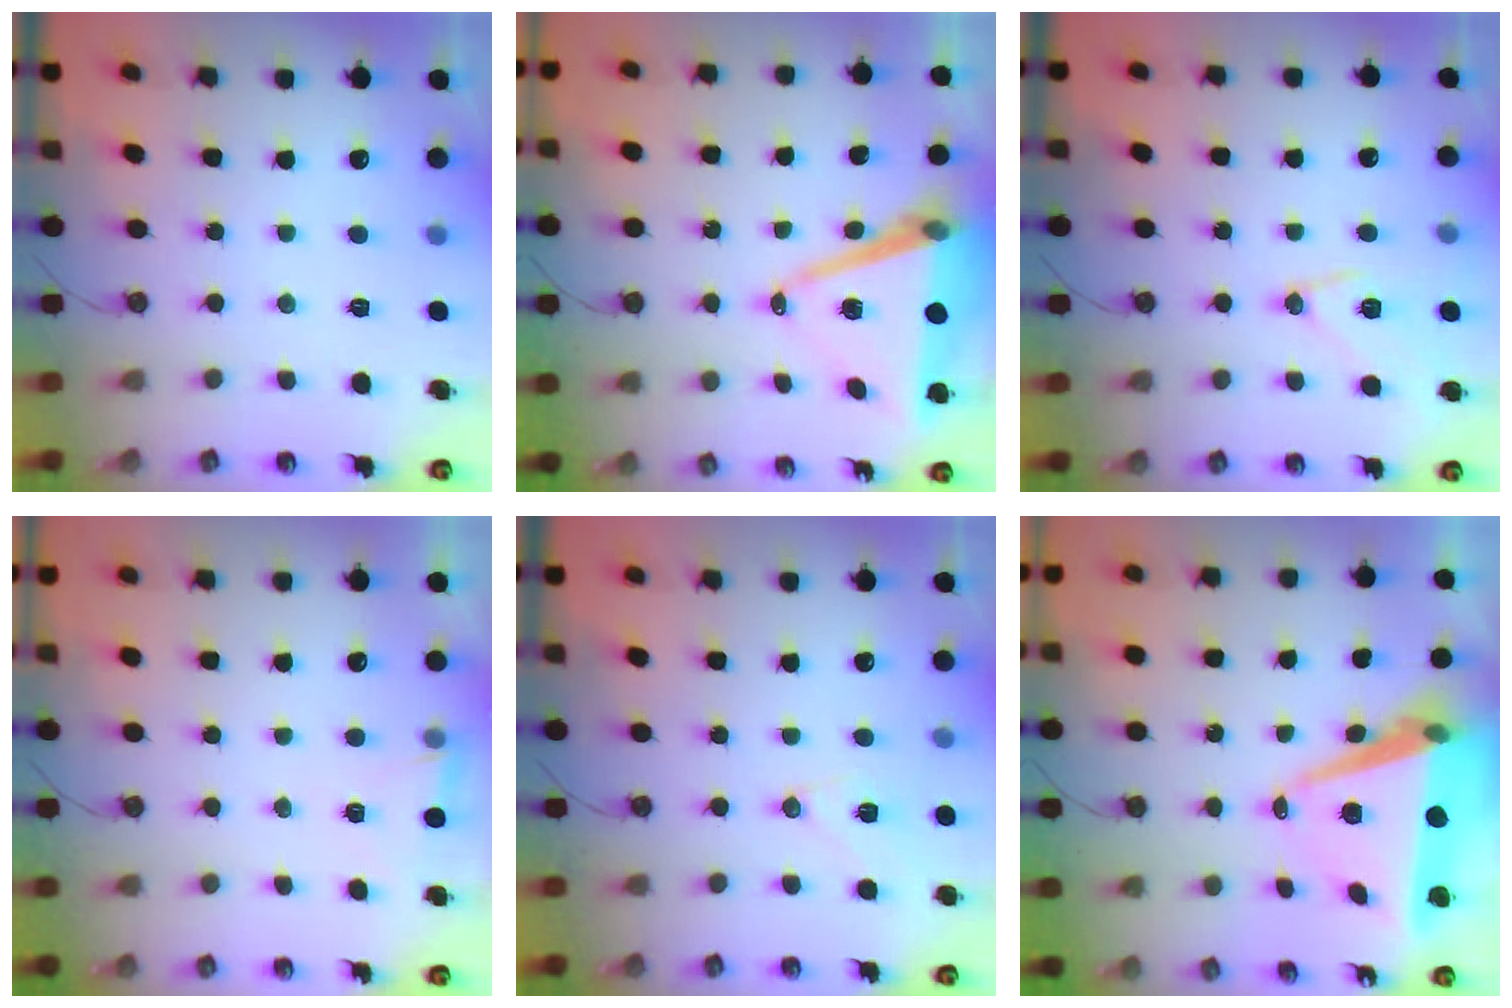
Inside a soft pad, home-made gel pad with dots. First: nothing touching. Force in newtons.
{"total": 12.4, "press": 11.7, "slide": 4.1}
{"total": 13.2, "press": 13.1, "slide": 1.2}
{"total": 2.8, "press": 2.3, "slide": 1.6}
{"total": 9.1, "press": 9.1, "slide": 0.8}
{"total": 12.0, "press": 11.3, "slide": 4.0}